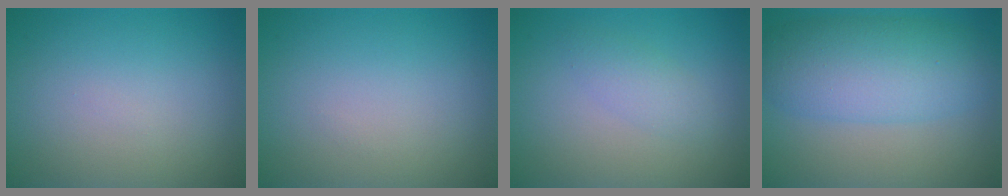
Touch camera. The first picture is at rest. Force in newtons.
{"total": 0.0}
{"total": 1.7, "press": 1.7, "slide": 0.0}
{"total": 7.1, "press": 7.1, "slide": 0.1}